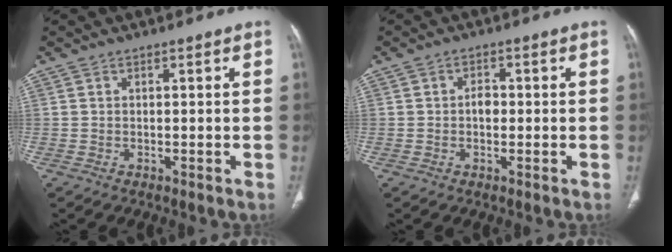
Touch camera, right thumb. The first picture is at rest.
{"total": 2.2, "force": [-0.2, 1.6, 1.5], "torque": [-0.017, 0.008, -0.005]}